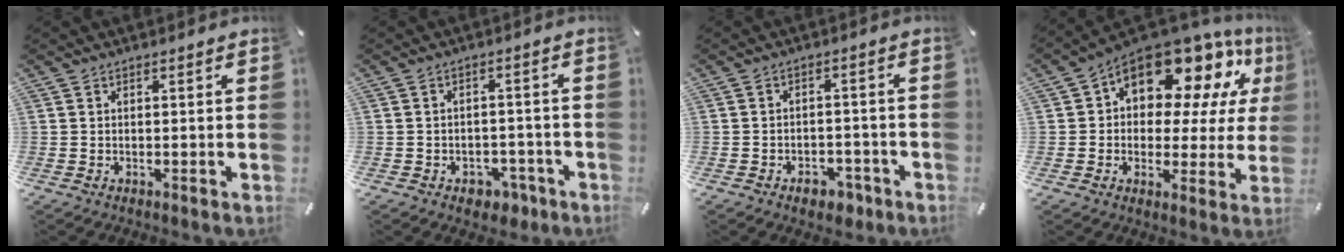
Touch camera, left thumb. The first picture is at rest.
{"total": 5.1, "force": [-2.4, 3.8, 2.2], "torque": [-0.024, 0.014, -0.041]}
{"total": 4.9, "force": [-3.0, 3.3, 2.2], "torque": [-0.029, 0.019, -0.050]}
{"total": 15.5, "force": [10.0, 8.2, 8.5], "torque": [-0.139, -0.081, 0.175]}